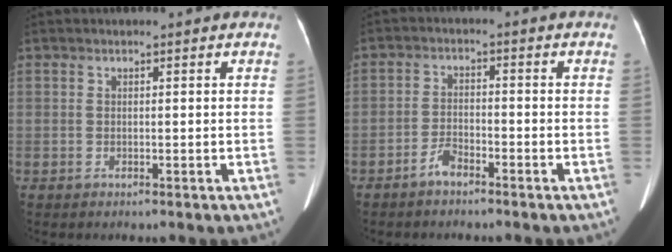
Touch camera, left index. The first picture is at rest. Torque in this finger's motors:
{"motor_torque": [0.02, 0.07, -0.03, 0.00]}